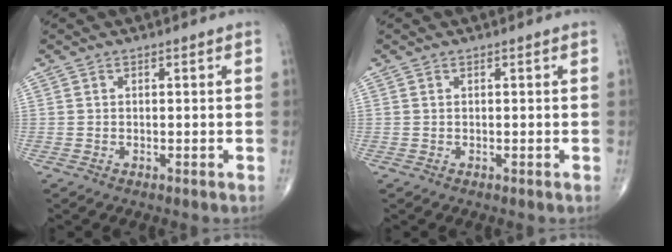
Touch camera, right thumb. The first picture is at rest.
{"total": 0.0}